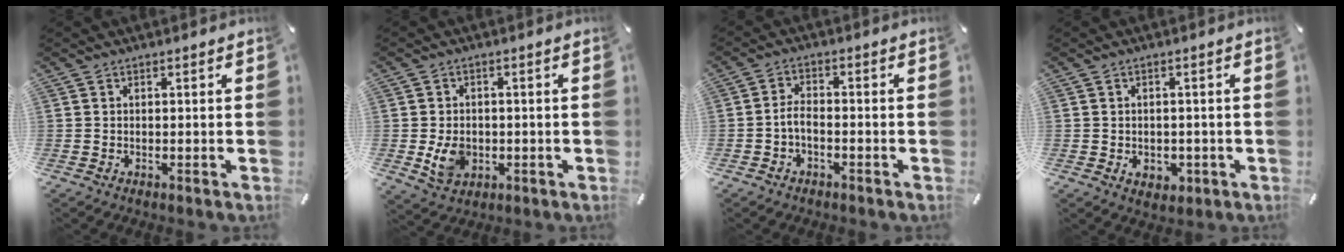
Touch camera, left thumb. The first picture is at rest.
{"total": 7.4, "force": [-1.1, 6.1, 3.9], "torque": [-0.072, -0.001, -0.019]}
{"total": 3.6, "force": [-1.6, 2.0, 2.5], "torque": [-0.059, 0.007, -0.035]}
{"total": 3.3, "force": [-0.8, 2.7, 1.6], "torque": [-0.020, 0.001, -0.015]}